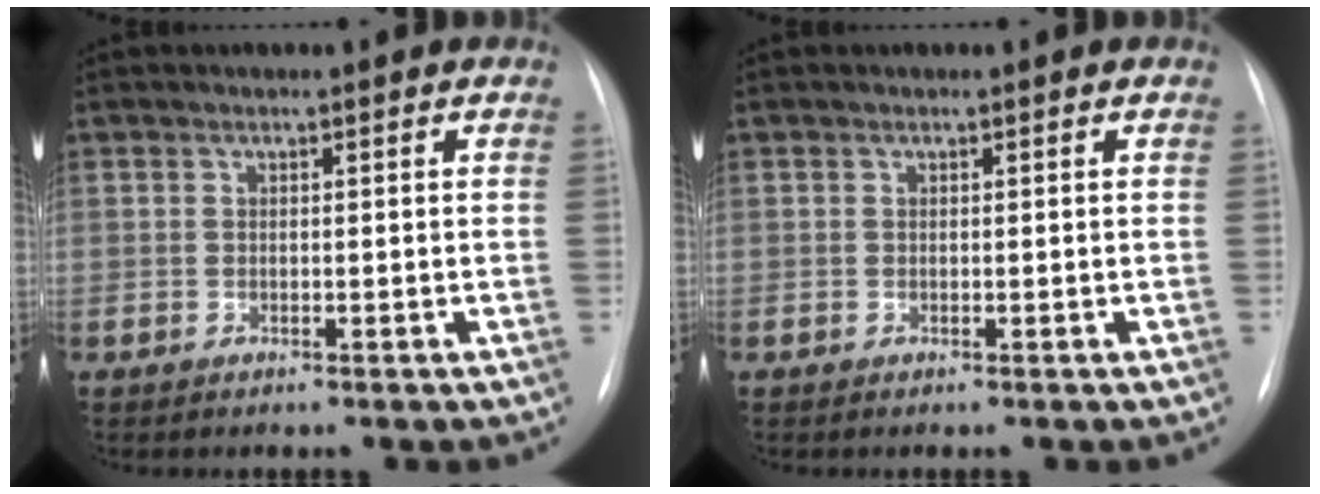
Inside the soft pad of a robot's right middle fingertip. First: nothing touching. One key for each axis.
{"total": 0.0}